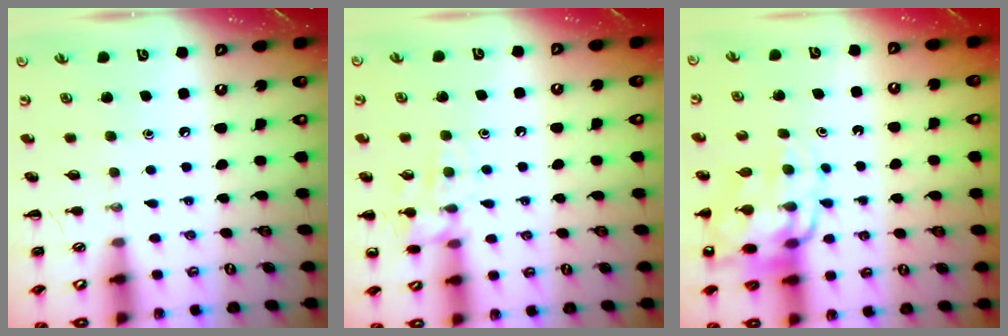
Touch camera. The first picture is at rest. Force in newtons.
{"total": 10.5, "press": 10.5, "slide": 0.6}
{"total": 13.4, "press": 13.0, "slide": 3.2}